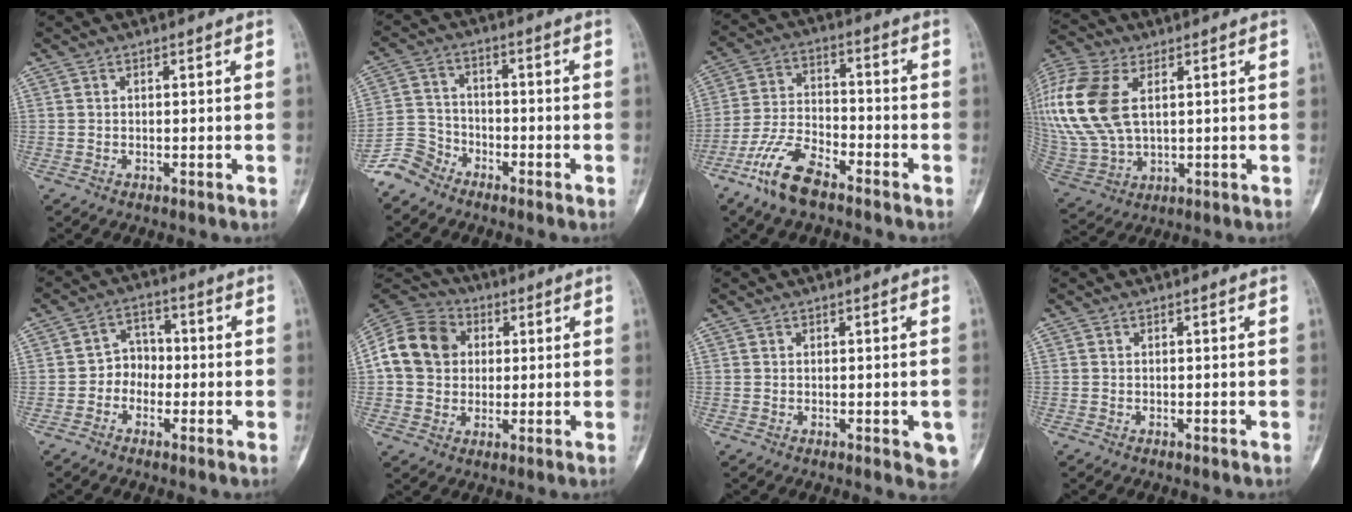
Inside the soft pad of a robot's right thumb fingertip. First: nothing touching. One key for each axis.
{"total": 5.9, "fx": -5.0, "fy": 3.1, "fz": 0.1, "tx": 0.007, "ty": 0.028, "tz": -0.117}
{"total": 10.6, "fx": -7.3, "fy": 4.0, "fz": 6.5, "tx": -0.143, "ty": 0.038, "tz": -0.148}
{"total": 22.6, "fx": 6.0, "fy": 13.8, "fz": 16.8, "tx": -0.418, "ty": 0.005, "tz": 0.122}
{"total": 4.9, "fx": -1.3, "fy": 4.2, "fz": 2.1, "tx": 0.001, "ty": 0.022, "tz": -0.038}
{"total": 14.4, "fx": 2.1, "fy": 12.1, "fz": 7.5, "tx": -0.130, "ty": 0.022, "tz": 0.031}
{"total": 4.1, "fx": -1.3, "fy": 1.5, "fz": 3.6, "tx": -0.022, "ty": -0.004, "tz": -0.014}
{"total": 0.0}